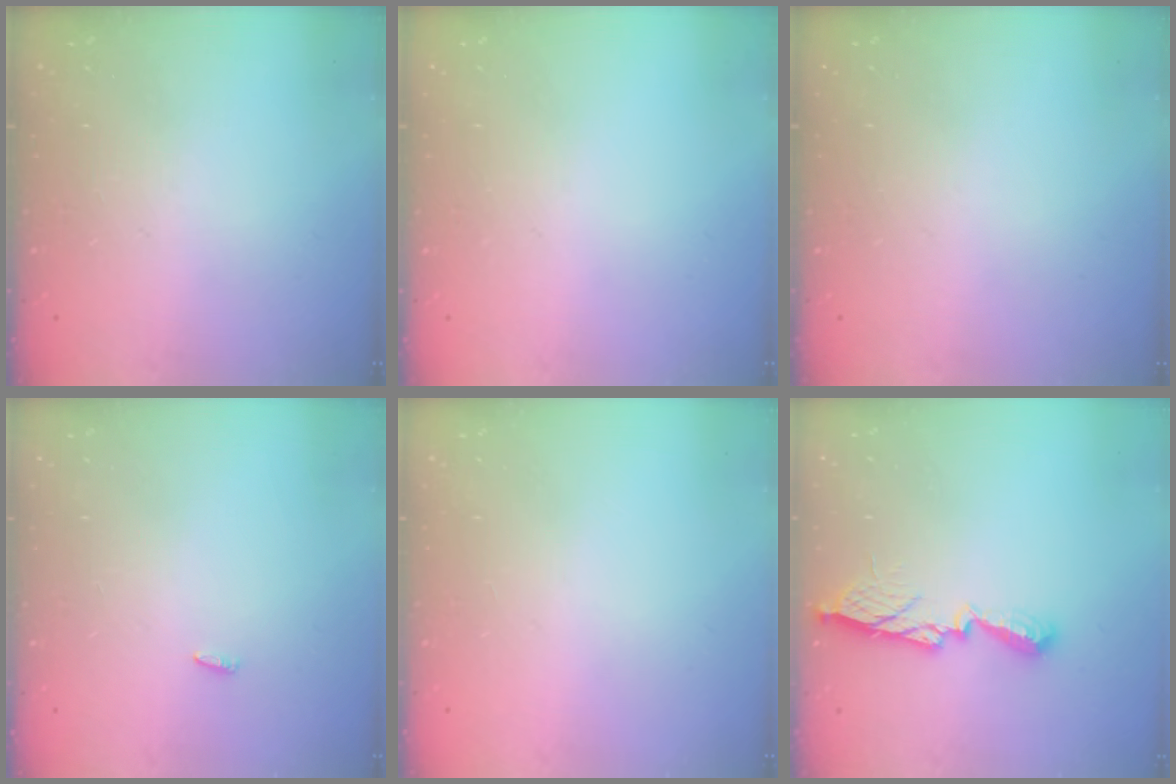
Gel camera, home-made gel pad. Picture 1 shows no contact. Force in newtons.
{"total": 0.0}
{"total": 0.0}
{"total": 1.8, "press": 1.7, "slide": 0.6}
{"total": 1.1, "press": 0.8, "slide": 0.7}
{"total": 10.6, "press": 10.6, "slide": 0.6}